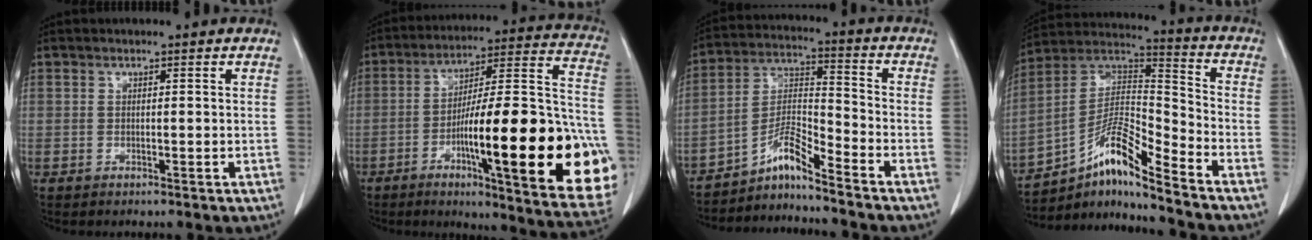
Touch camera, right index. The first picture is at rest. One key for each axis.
{"total": 30.4, "fx": -8.2, "fy": 3.9, "fz": 29.0, "tx": -0.330, "ty": 0.003, "tz": -0.122}
{"total": 6.9, "fx": -5.7, "fy": -0.5, "fz": 3.8, "tx": -0.077, "ty": 0.008, "tz": -0.101}
{"total": 13.4, "fx": -9.3, "fy": 1.1, "fz": 9.6, "tx": -0.177, "ty": 0.025, "tz": -0.161}